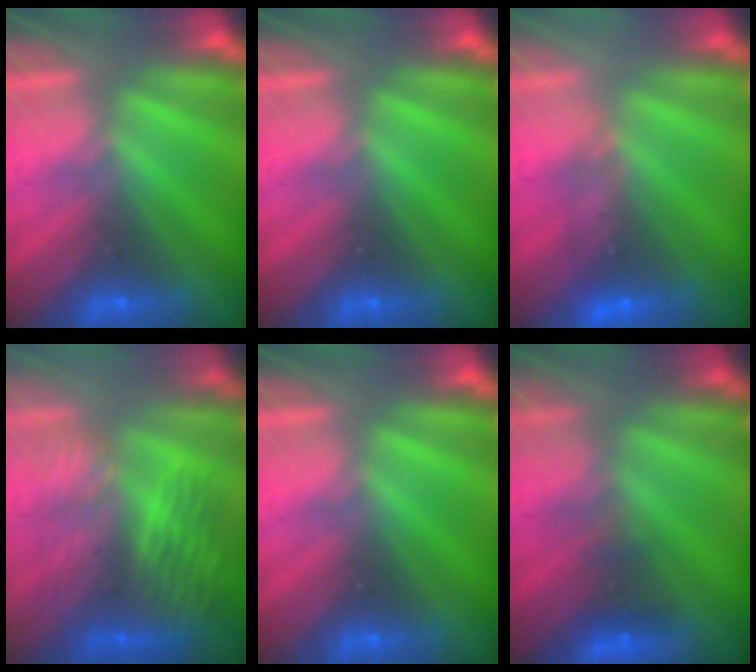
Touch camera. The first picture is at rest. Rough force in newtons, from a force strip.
{"total": 0.0}
{"total": 4.5}
{"total": 6.5}
{"total": 0.0}
{"total": 4.4}